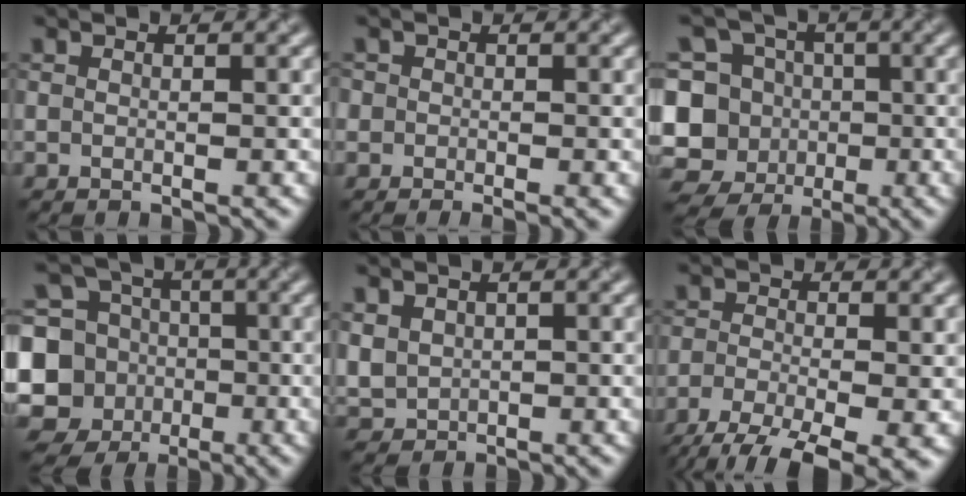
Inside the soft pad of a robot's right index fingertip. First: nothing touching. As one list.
[{"total": 1.4, "force": [-0.4, 1.1, 0.8], "torque": [-0.005, -0.007, -0.012]}, {"total": 14.7, "force": [-3.1, 14.0, 3.6], "torque": [-0.113, 0.008, -0.070]}, {"total": 14.2, "force": [-3.3, 13.1, 4.4], "torque": [-0.114, 0.008, -0.073]}, {"total": 2.8, "force": [0.8, 2.3, 1.2], "torque": [-0.040, -0.004, 0.022]}, {"total": 8.2, "force": [-5.3, 2.5, 5.7], "torque": [-0.109, -0.028, -0.092]}]